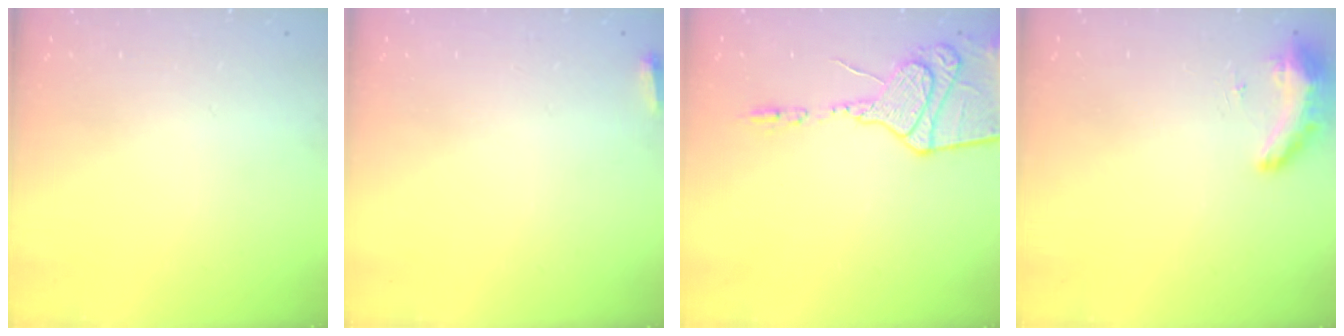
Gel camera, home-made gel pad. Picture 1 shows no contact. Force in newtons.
{"total": 2.7, "press": 2.6, "slide": 0.9}
{"total": 15.2, "press": 15.1, "slide": 2.1}
{"total": 9.2, "press": 8.9, "slide": 2.4}